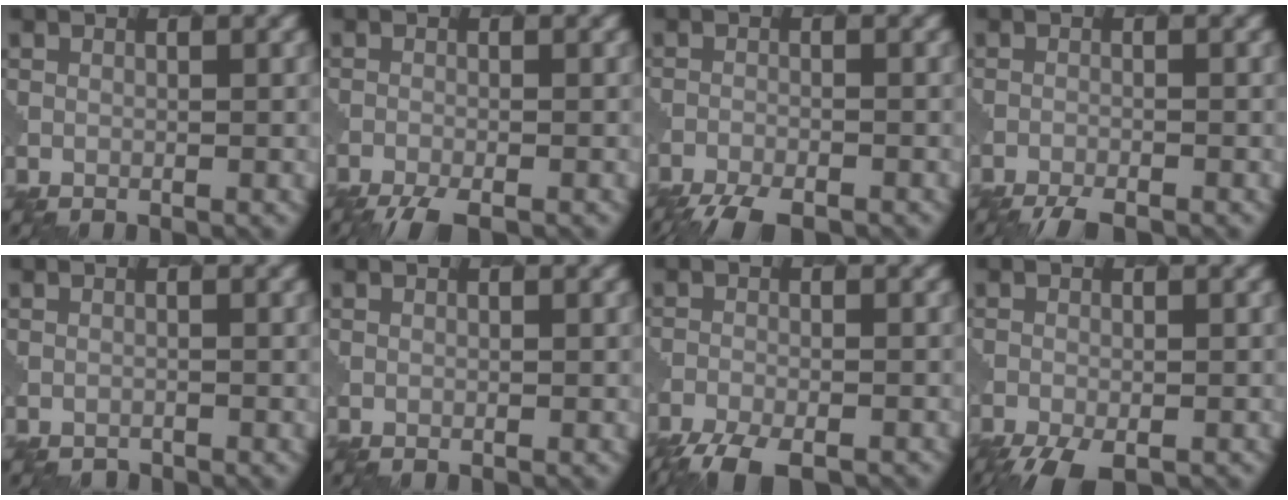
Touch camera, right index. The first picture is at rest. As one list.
[{"total": 3.7, "force": [-3.2, 0.5, 1.8], "torque": [-0.033, -0.013, -0.061]}, {"total": 5.5, "force": [-5.1, 1.0, 1.8], "torque": [-0.041, -0.019, -0.083]}, {"total": 3.5, "force": [-3.3, 0.4, 1.1], "torque": [-0.024, -0.012, -0.057]}, {"total": 1.0, "force": [-0.8, 0.3, -0.5], "torque": [0.007, -0.002, -0.015]}, {"total": 0.0}, {"total": 6.3, "force": [-5.6, 1.4, 2.5], "torque": [-0.050, -0.023, -0.093]}, {"total": 4.9, "force": [-3.8, 1.4, 2.7], "torque": [-0.046, -0.019, -0.064]}]